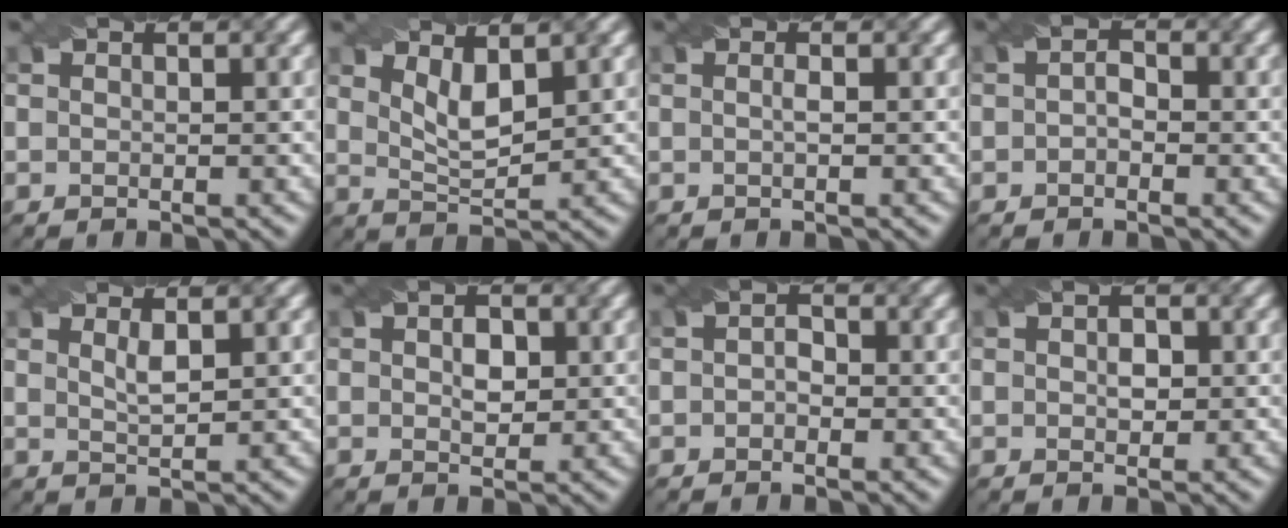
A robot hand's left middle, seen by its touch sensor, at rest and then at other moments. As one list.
[{"total": 3.0, "force": [1.6, 1.1, 2.3], "torque": [-0.049, -0.008, 0.033]}, {"total": 0.7, "force": [0.0, 0.1, 0.7], "torque": [-0.013, -0.002, -0.001]}, {"total": 1.3, "force": [-0.3, 0.8, 1.0], "torque": [-0.018, 0.002, -0.008]}, {"total": 1.4, "force": [0.8, 0.3, 1.1], "torque": [-0.023, -0.002, 0.015]}, {"total": 2.1, "force": [0.3, 1.3, 1.6], "torque": [-0.027, 0.001, 0.006]}, {"total": 1.2, "force": [-0.2, 0.9, 0.8], "torque": [-0.015, 0.000, -0.007]}, {"total": 1.4, "force": [0.0, 0.9, 1.0], "torque": [-0.017, 0.001, 0.000]}]